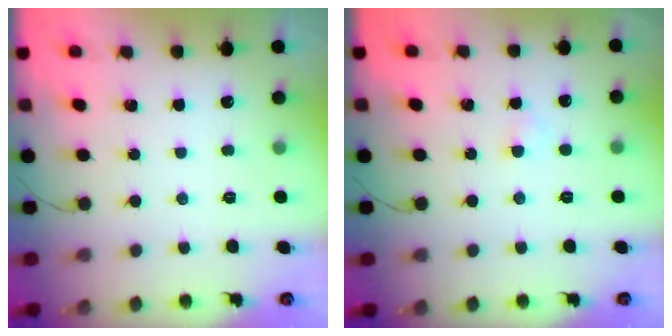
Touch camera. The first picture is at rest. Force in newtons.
{"total": 1.5, "press": 1.4, "slide": 0.7}